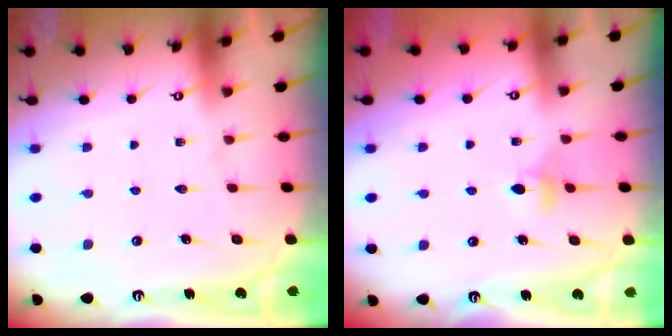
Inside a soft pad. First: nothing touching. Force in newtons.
{"total": 4.2, "press": 4.2, "slide": 0.5}